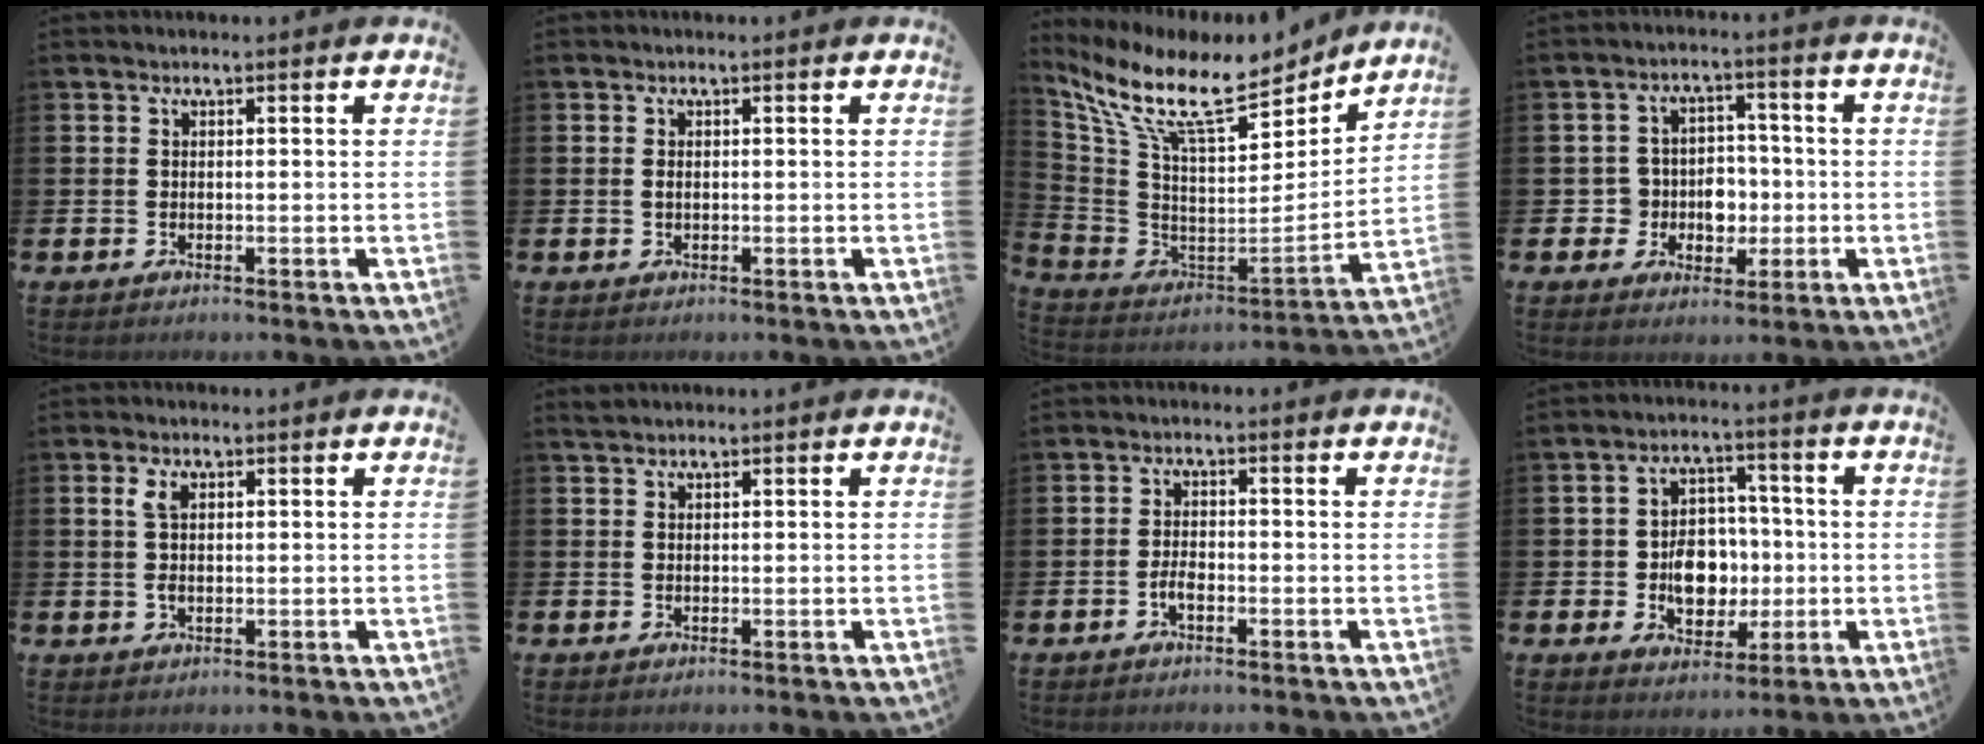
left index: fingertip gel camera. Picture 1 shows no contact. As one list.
[{"total": 0.6, "force": [0.1, 0.4, 0.4], "torque": [-0.004, 0.000, -0.001]}, {"total": 12.3, "force": [9.7, 3.9, 6.5], "torque": [-0.165, -0.061, 0.170]}, {"total": 5.1, "force": [-0.9, 4.9, 1.2], "torque": [-0.027, 0.005, -0.024]}, {"total": 2.7, "force": [1.1, 1.4, 2.0], "torque": [-0.042, 0.006, 0.016]}, {"total": 1.0, "force": [1.0, 0.3, 0.1], "torque": [0.005, -0.001, 0.017]}, {"total": 1.9, "force": [-1.0, 0.8, 1.4], "torque": [-0.026, 0.001, -0.020]}, {"total": 7.1, "force": [-1.0, 5.6, 4.2], "torque": [-0.063, 0.010, -0.023]}]